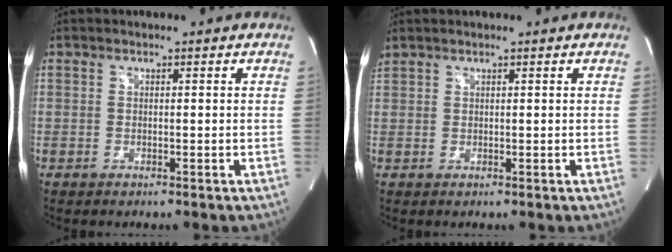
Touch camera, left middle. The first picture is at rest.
{"total": 1.7, "force": [1.6, 0.0, 0.6], "torque": [-0.021, 0.026, 0.036]}